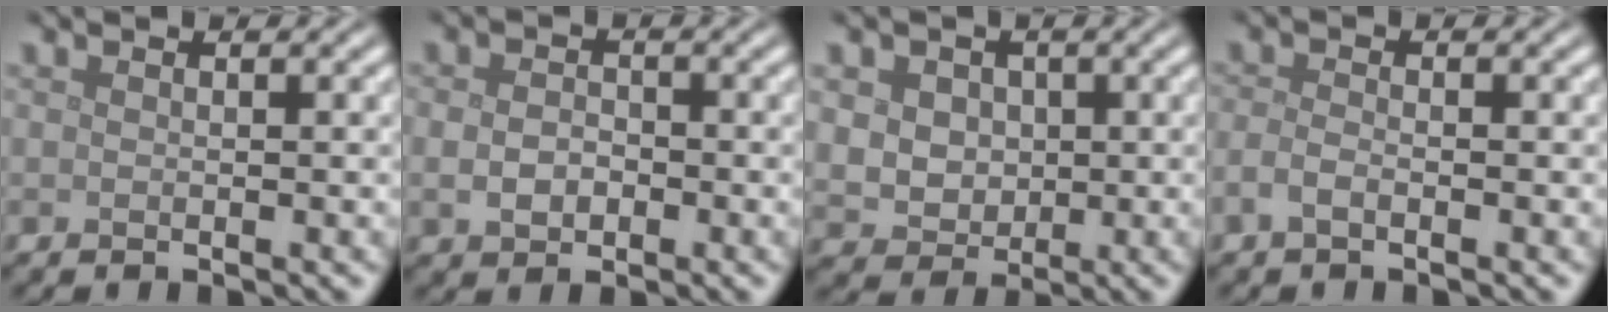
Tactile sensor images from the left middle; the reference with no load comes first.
{"total": 2.2, "force": [-0.5, 1.6, 1.4], "torque": [-0.030, -0.002, -0.012]}
{"total": 5.7, "force": [1.5, 4.9, 2.6], "torque": [-0.054, 0.019, 0.021]}
{"total": 1.4, "force": [-0.9, 0.5, 0.9], "torque": [-0.025, -0.001, -0.021]}